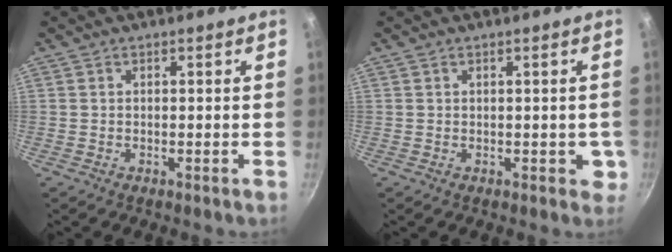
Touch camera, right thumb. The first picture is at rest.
{"total": 2.5, "force": [-0.1, 1.8, 1.7], "torque": [-0.004, 0.002, 0.000]}